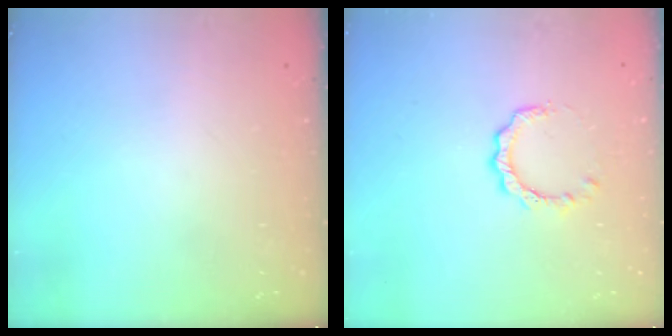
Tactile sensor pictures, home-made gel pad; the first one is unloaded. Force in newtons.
{"total": 4.7, "press": 4.7, "slide": 0.4}